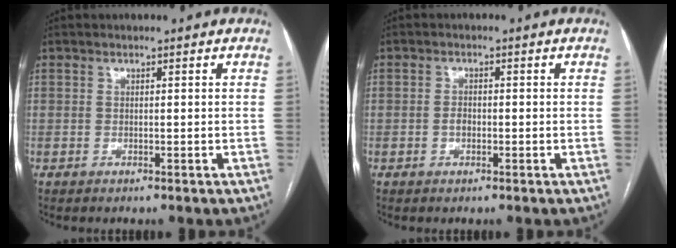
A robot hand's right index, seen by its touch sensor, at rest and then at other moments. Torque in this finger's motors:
{"motor_torque": [0.34, -0.23, 0.25, 0.05]}